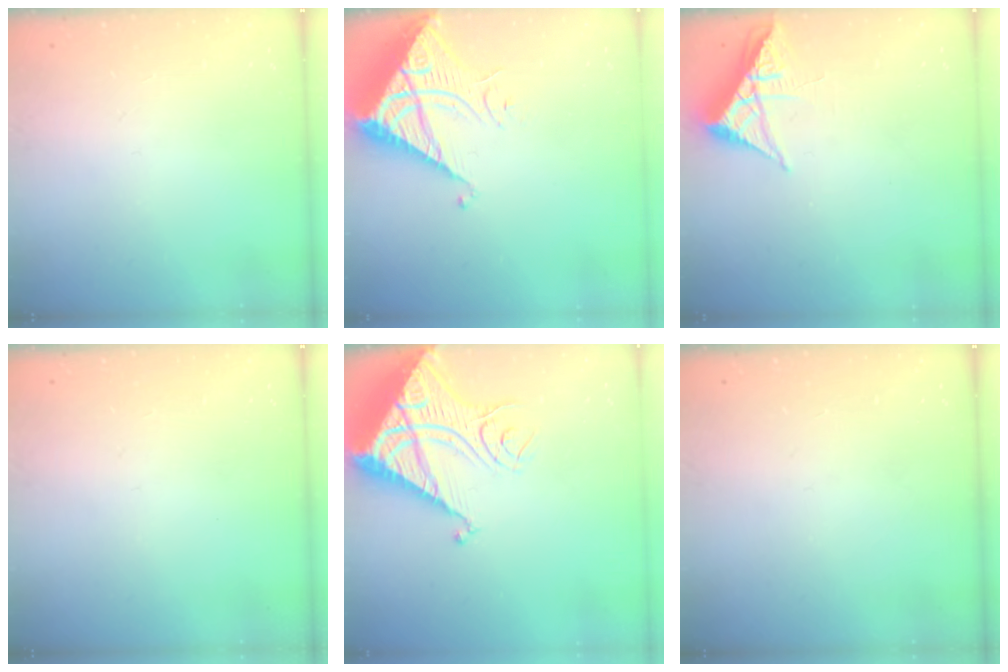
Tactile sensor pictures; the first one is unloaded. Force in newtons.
{"total": 9.8, "press": 9.8, "slide": 1.0}
{"total": 6.5, "press": 6.5, "slide": 0.7}
{"total": 0.0}
{"total": 17.4, "press": 17.3, "slide": 2.1}
{"total": 0.0}